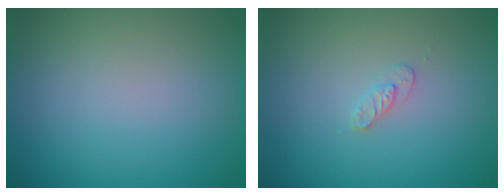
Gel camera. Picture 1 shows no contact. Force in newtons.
{"total": 1.1, "press": 1.1, "slide": 0.2}